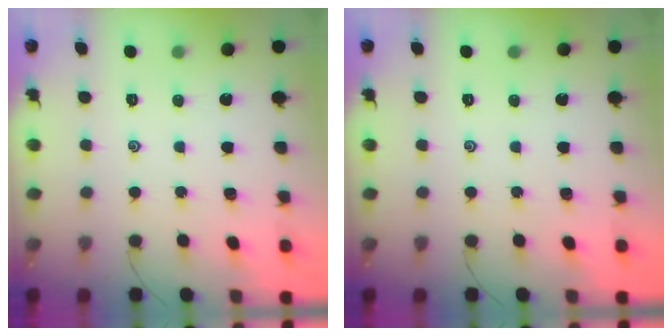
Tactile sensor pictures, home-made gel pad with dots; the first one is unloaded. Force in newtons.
{"total": 0.0}